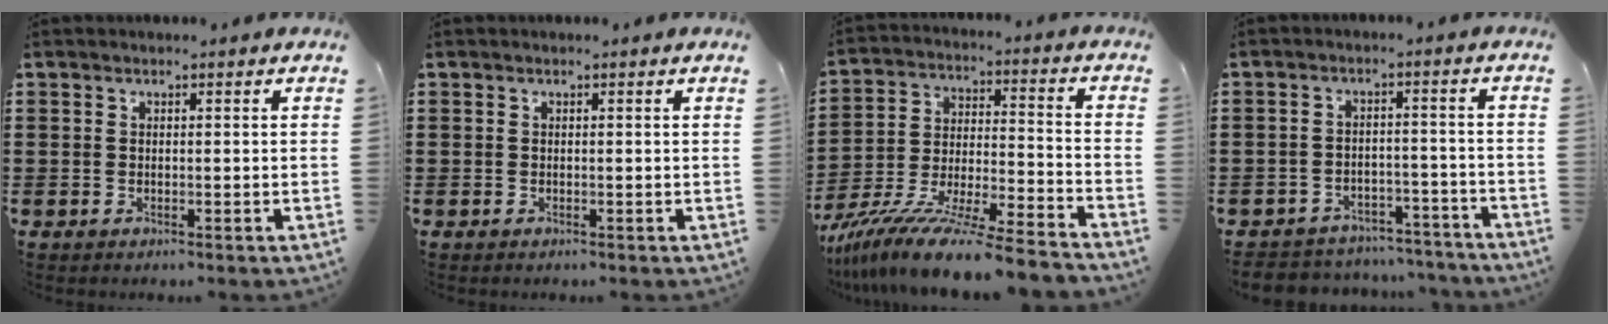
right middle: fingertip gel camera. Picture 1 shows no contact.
{"total": 0.0}
{"total": 12.2, "force": [-10.9, -0.5, 5.6], "torque": [-0.095, 0.011, -0.209]}
{"total": 4.2, "force": [-4.1, 0.7, -0.1], "torque": [-0.004, 0.007, -0.089]}